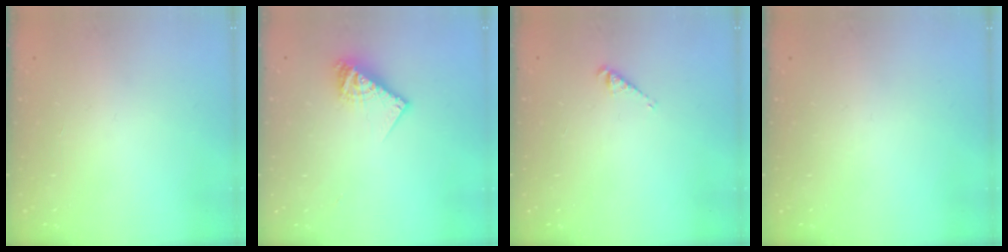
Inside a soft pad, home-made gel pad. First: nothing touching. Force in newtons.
{"total": 8.9, "press": 8.9, "slide": 0.5}
{"total": 2.8, "press": 2.8, "slide": 0.4}
{"total": 0.0}